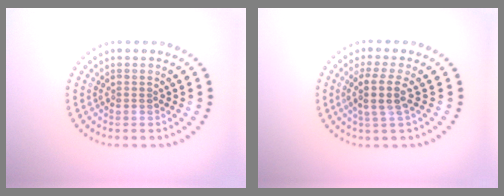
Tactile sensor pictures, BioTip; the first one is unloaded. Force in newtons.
{"total": 2.9, "press": 2.3, "slide": 1.6}